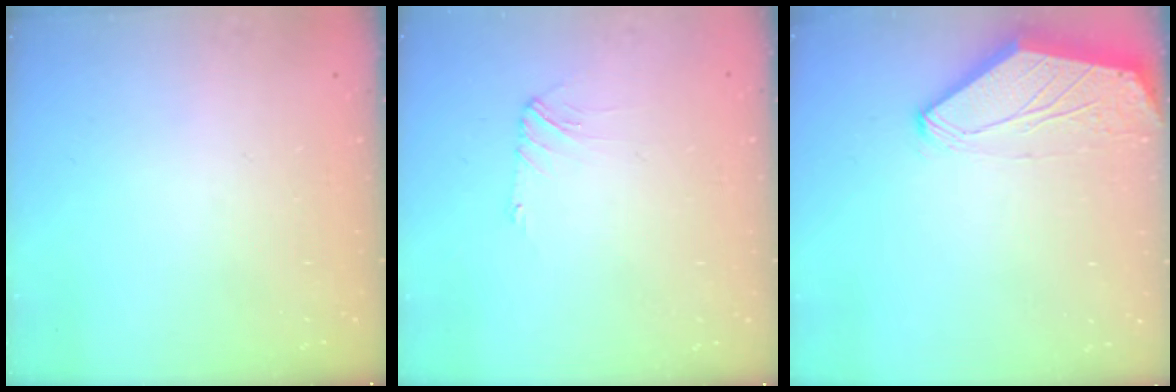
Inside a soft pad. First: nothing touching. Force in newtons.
{"total": 2.8, "press": 2.7, "slide": 0.5}
{"total": 0.0}